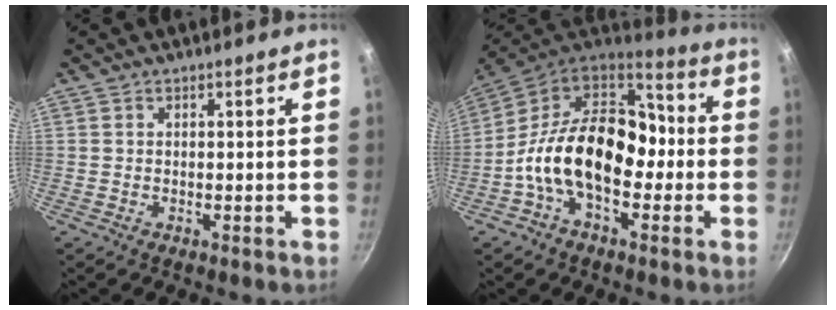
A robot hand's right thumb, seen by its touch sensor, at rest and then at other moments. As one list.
[{"total": 20.3, "force": [-3.0, 13.1, 15.2], "torque": [-0.219, 0.055, -0.071]}]